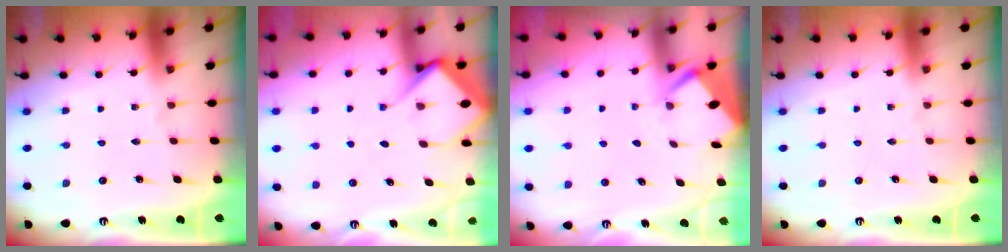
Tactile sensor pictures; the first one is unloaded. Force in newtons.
{"total": 8.5, "press": 8.4, "slide": 0.8}
{"total": 2.9, "press": 2.8, "slide": 0.3}
{"total": 0.0}